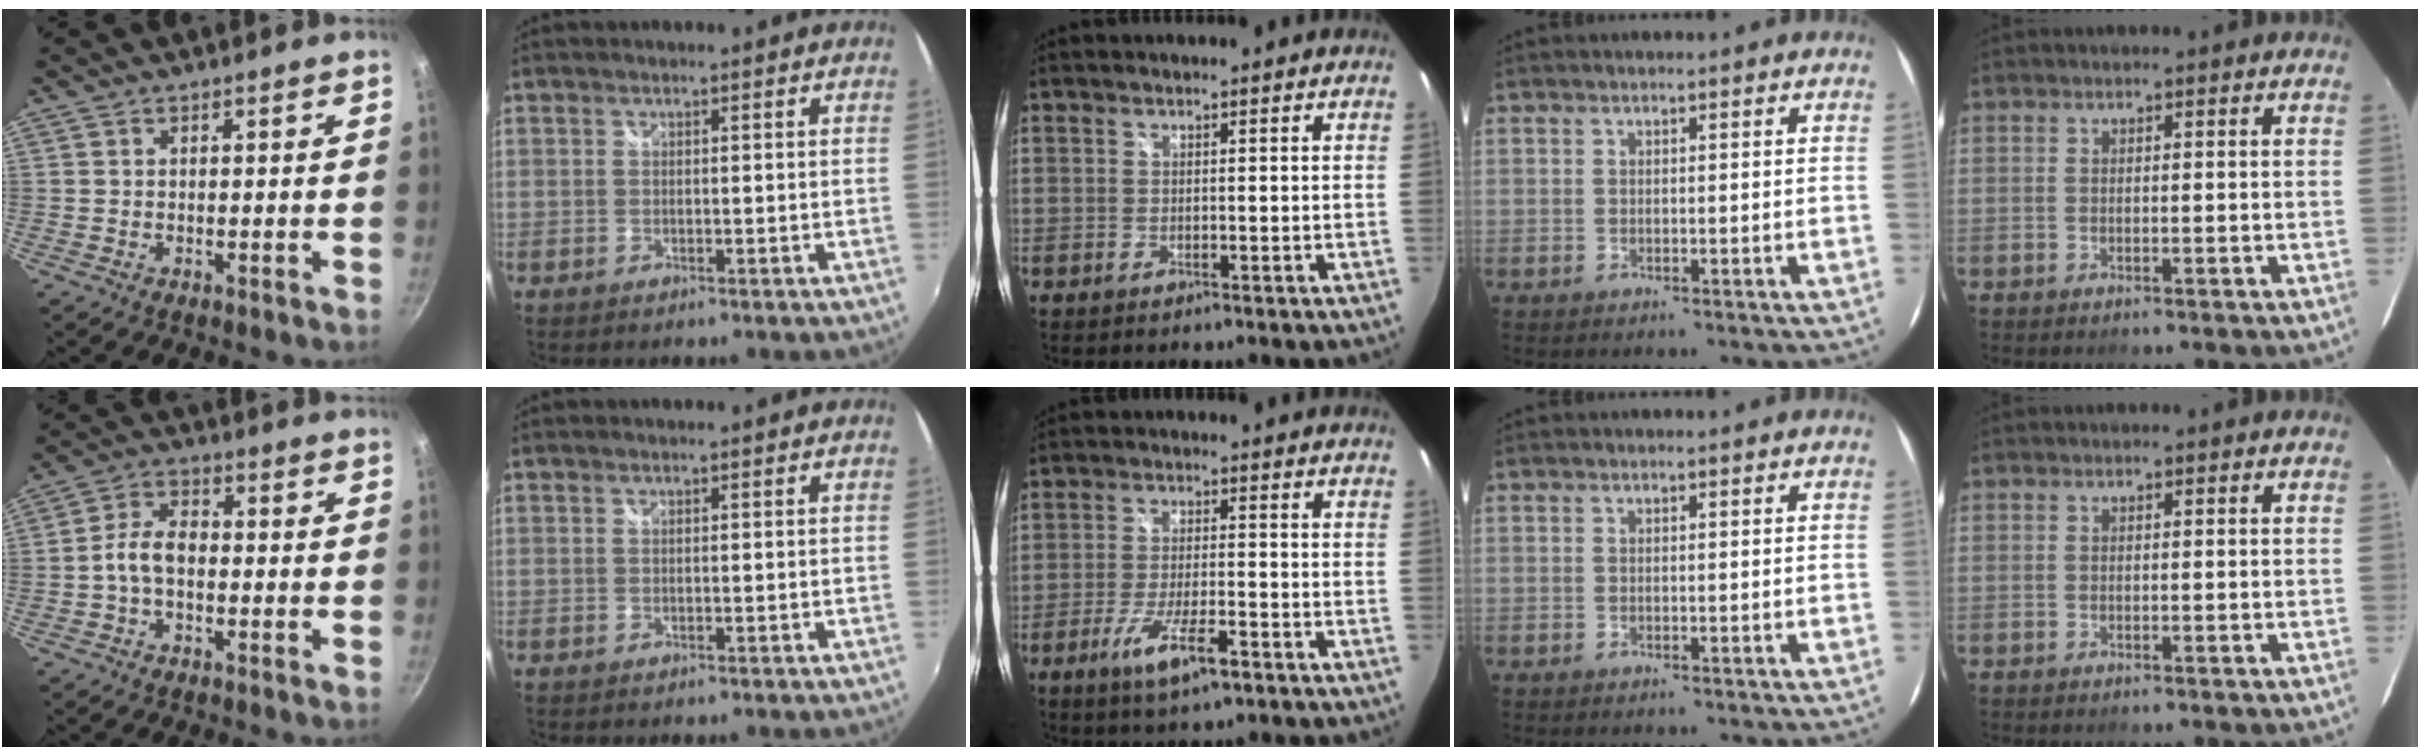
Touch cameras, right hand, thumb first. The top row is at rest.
{"thumb": {"total": 5.9, "force": [-1.2, 3.6, 4.5], "torque": [-0.079, 0.028, -0.032]}, "middle": {"total": 8.2, "force": [-4.7, 1.6, 6.5], "torque": [-0.136, -0.015, -0.080]}}